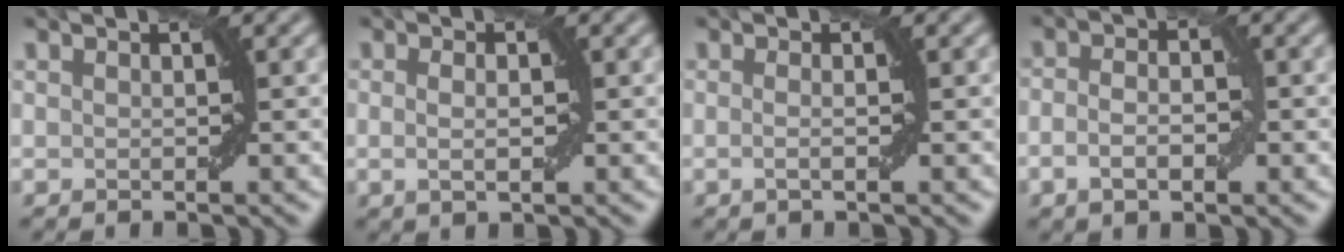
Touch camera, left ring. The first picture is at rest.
{"total": 1.7, "force": [0.0, 0.6, 1.6], "torque": [-0.031, 0.001, 0.000]}
{"total": 1.4, "force": [-0.2, 0.3, 1.3], "torque": [-0.021, -0.003, -0.009]}
{"total": 3.1, "force": [-0.8, 1.5, 2.6], "torque": [-0.045, 0.000, -0.016]}